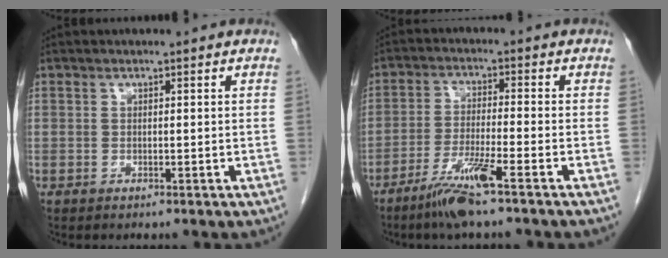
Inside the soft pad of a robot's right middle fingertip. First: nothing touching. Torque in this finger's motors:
{"motor_torque": [0.75, -0.92, 0.12, 0.05]}